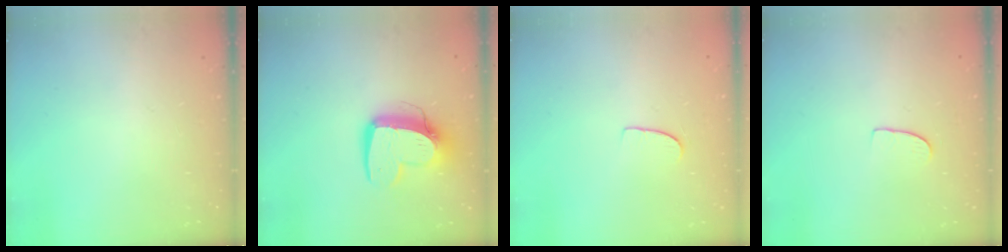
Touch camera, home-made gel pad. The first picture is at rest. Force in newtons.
{"total": 13.0, "press": 12.9, "slide": 1.2}
{"total": 5.4, "press": 5.4, "slide": 0.4}
{"total": 5.4, "press": 5.4, "slide": 0.3}